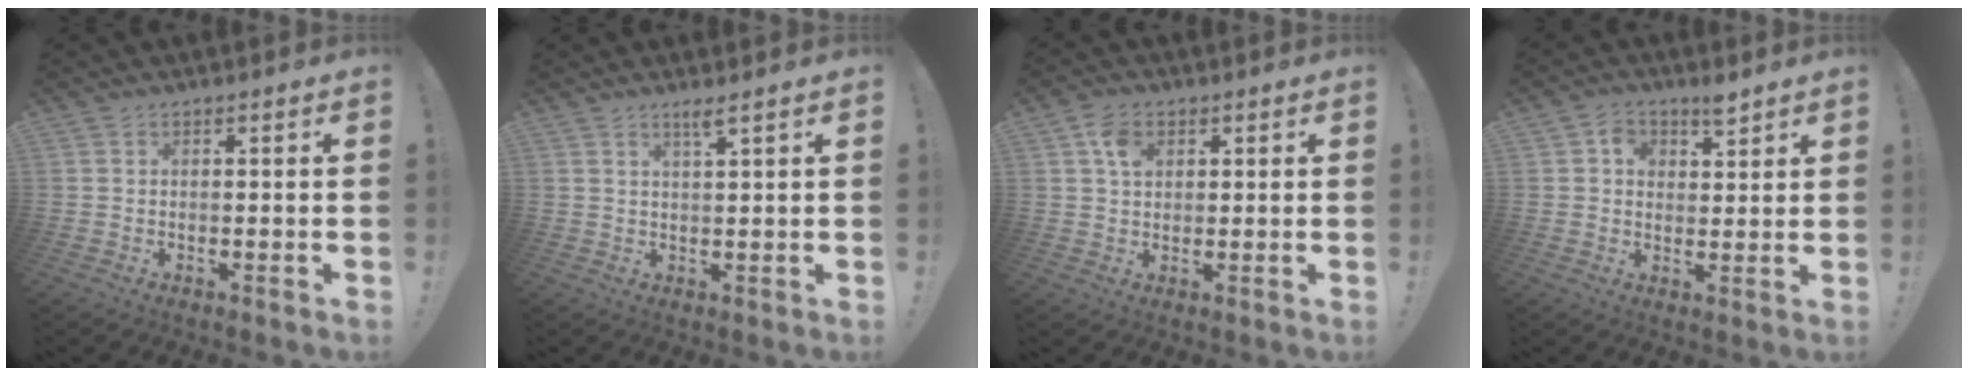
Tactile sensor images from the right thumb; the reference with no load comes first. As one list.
[{"total": 2.9, "force": [2.0, -0.2, 2.1], "torque": [-0.032, -0.009, 0.031]}, {"total": 5.8, "force": [2.1, 4.2, 3.3], "torque": [-0.047, -0.001, 0.038]}, {"total": 5.1, "force": [2.9, 3.7, 2.0], "torque": [-0.011, -0.016, 0.047]}]